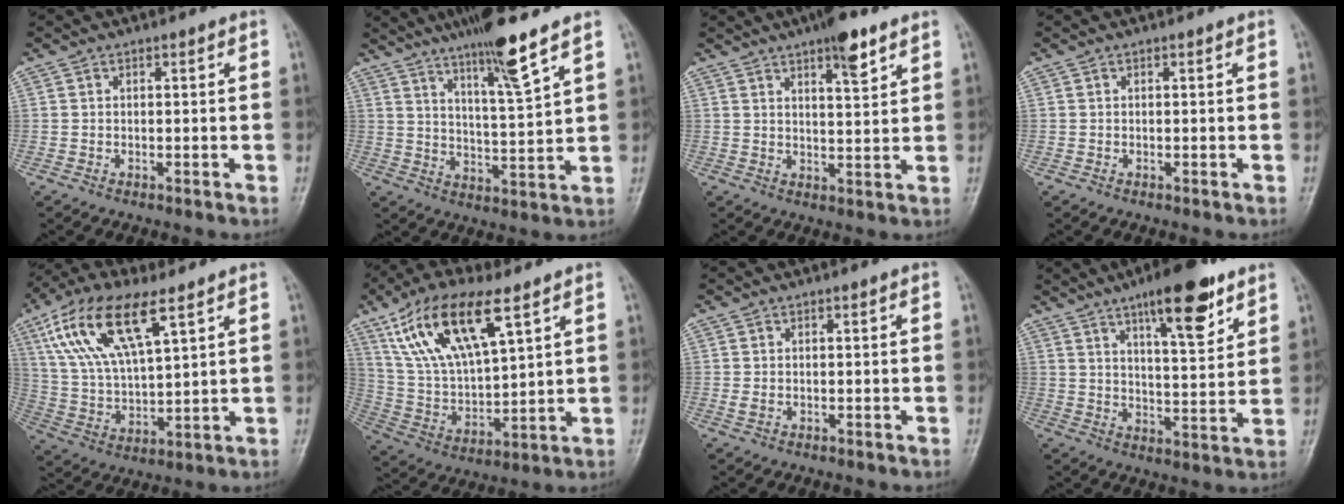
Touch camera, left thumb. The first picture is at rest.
{"total": 11.4, "force": [7.8, 0.5, 8.3], "torque": [-0.140, -0.048, 0.137]}
{"total": 7.1, "force": [4.6, 1.7, 5.1], "torque": [-0.068, -0.023, 0.068]}
{"total": 0.0}
{"total": 16.9, "force": [8.5, 6.5, 13.0], "torque": [-0.250, -0.014, 0.166]}
{"total": 18.0, "force": [9.6, 6.9, 13.6], "torque": [-0.249, -0.022, 0.190]}
{"total": 1.1, "force": [0.1, 0.7, 0.8], "torque": [-0.015, 0.001, 0.005]}
{"total": 13.3, "force": [8.0, 3.8, 10.0], "torque": [-0.129, -0.043, 0.122]}